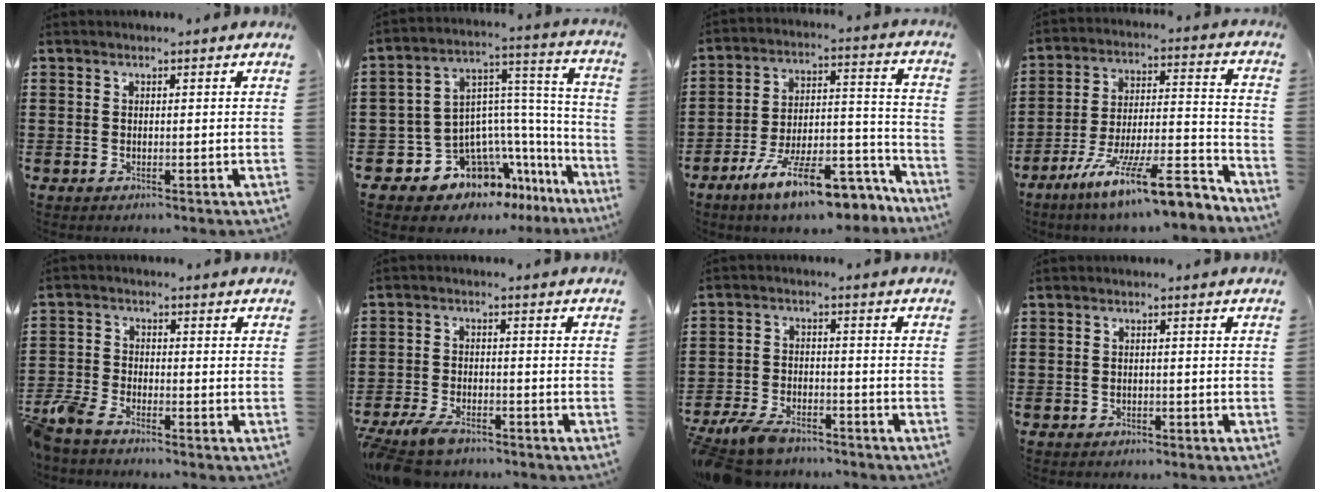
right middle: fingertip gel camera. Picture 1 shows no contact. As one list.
[{"total": 9.4, "force": [-6.7, 5.9, 2.8], "torque": [-0.084, -0.022, -0.125]}, {"total": 13.7, "force": [-10.3, 3.0, 8.5], "torque": [-0.145, 0.035, -0.185]}, {"total": 13.9, "force": [-10.4, 1.7, 9.1], "torque": [-0.145, 0.025, -0.185]}, {"total": 4.2, "force": [-3.8, 0.9, 1.6], "torque": [-0.064, -0.011, -0.083]}, {"total": 4.6, "force": [-3.9, 1.4, 2.0], "torque": [-0.055, -0.005, -0.080]}, {"total": 5.9, "force": [-5.2, 1.6, 2.1], "torque": [-0.061, -0.004, -0.105]}, {"total": 1.0, "force": [-0.8, 0.5, 0.1], "torque": [-0.005, 0.001, -0.019]}]